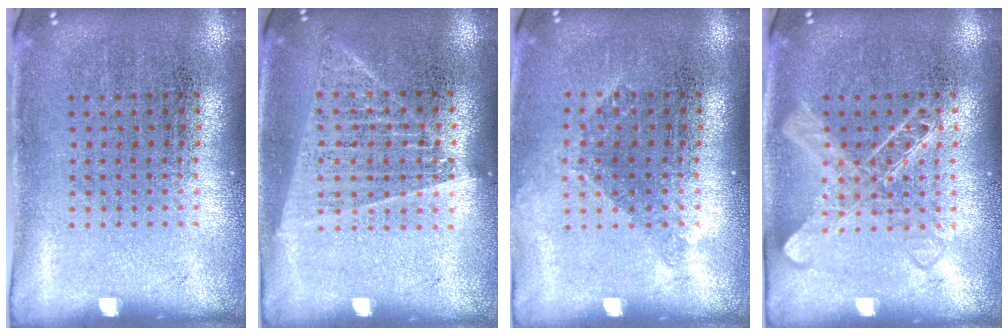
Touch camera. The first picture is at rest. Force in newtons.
{"total": 1.4, "press": 1.3, "slide": 0.4}
{"total": 1.1, "press": 0.8, "slide": 0.7}
{"total": 2.3, "press": 2.3, "slide": 0.4}